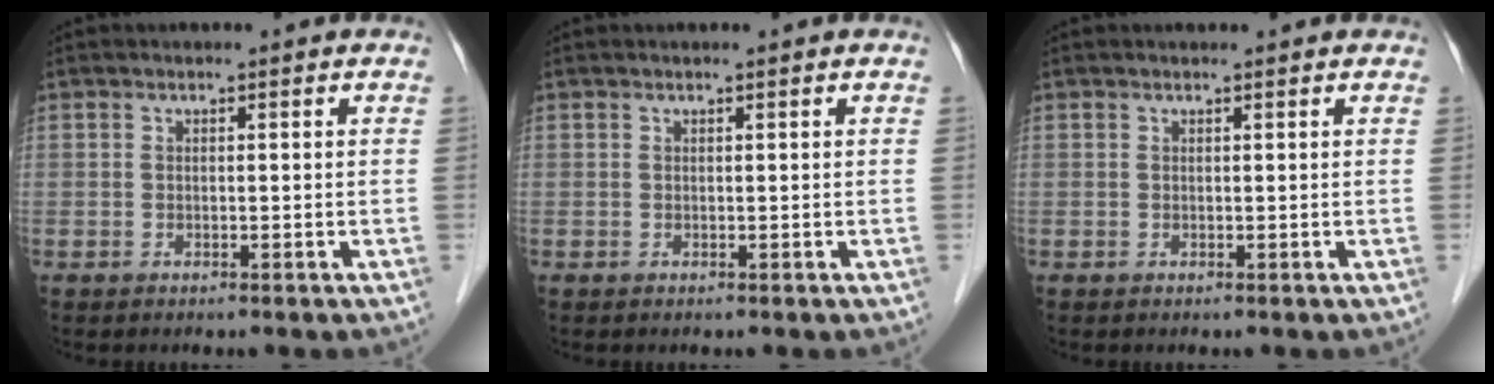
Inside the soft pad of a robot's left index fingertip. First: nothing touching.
{"total": 0.0}
{"total": 1.0, "force": [0.9, 0.0, 0.3], "torque": [-0.009, 0.006, 0.012]}